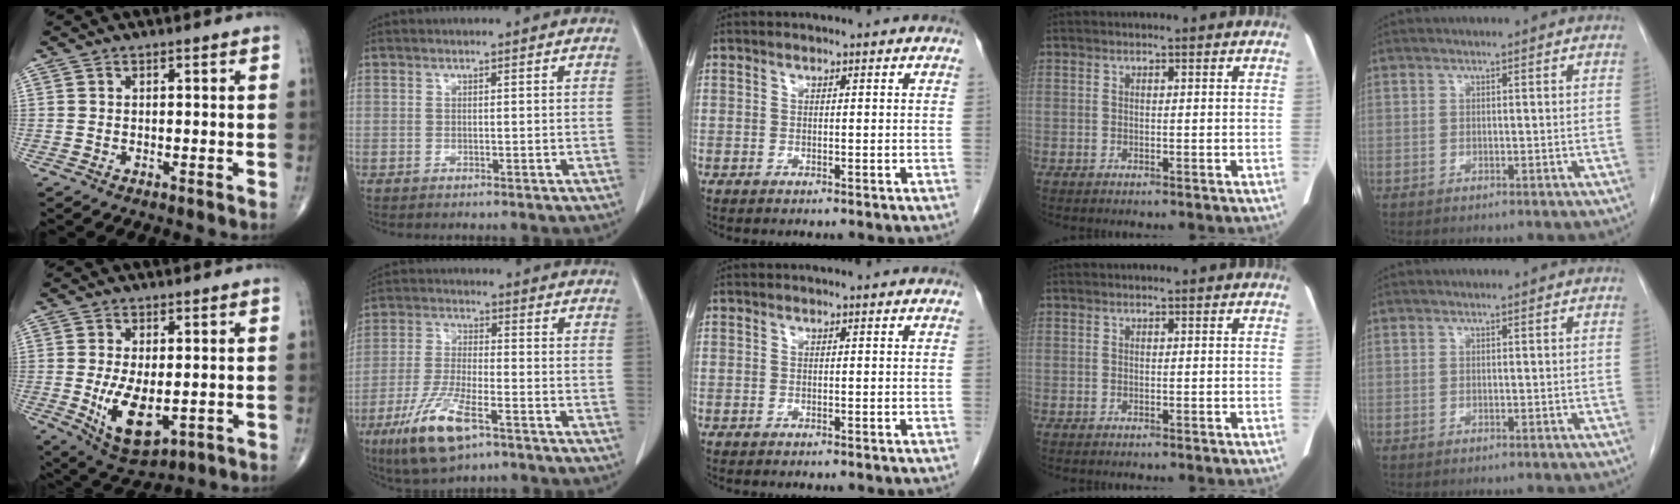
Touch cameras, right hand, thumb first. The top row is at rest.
{"thumb": {"total": 10.3, "force": [-1.5, 5.0, 8.8], "torque": [-0.149, -0.022, -0.009]}, "index": {"total": 10.8, "force": [-6.1, 2.5, 8.6], "torque": [-0.181, -0.023, -0.107]}}